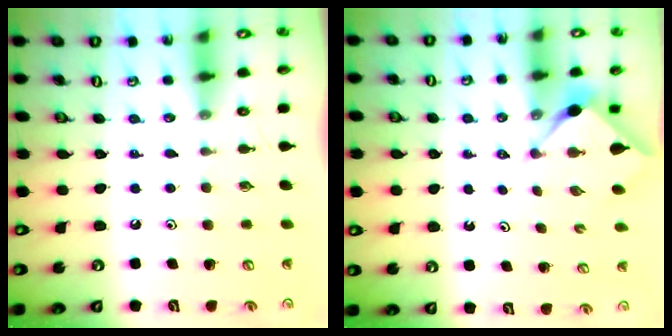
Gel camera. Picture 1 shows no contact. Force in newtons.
{"total": 2.9, "press": 2.8, "slide": 0.4}